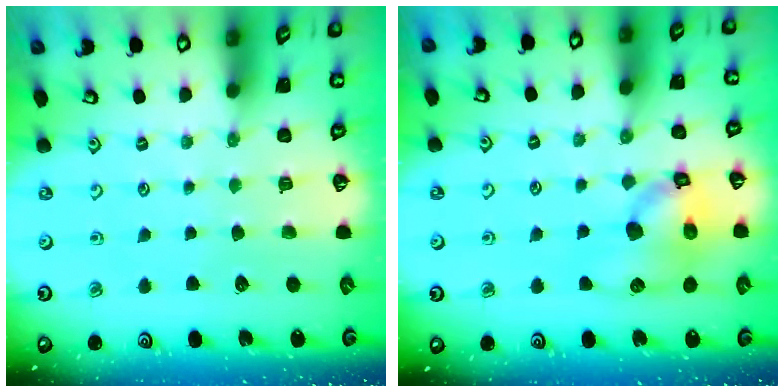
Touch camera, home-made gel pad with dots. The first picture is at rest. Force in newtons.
{"total": 12.5, "press": 12.4, "slide": 1.6}